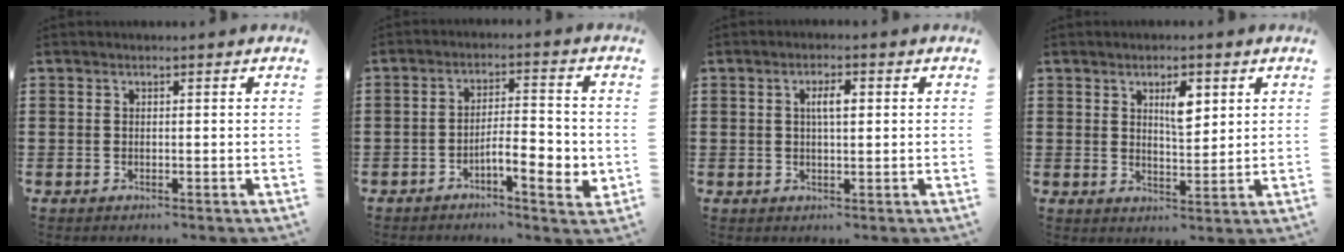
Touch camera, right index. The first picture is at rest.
{"total": 6.5, "force": [-2.5, 1.8, 5.7], "torque": [-0.086, 0.000, -0.044]}
{"total": 3.2, "force": [0.6, 1.0, 3.0], "torque": [-0.061, 0.007, 0.007]}
{"total": 4.5, "force": [1.9, 1.7, 3.7], "torque": [-0.055, -0.001, 0.025]}